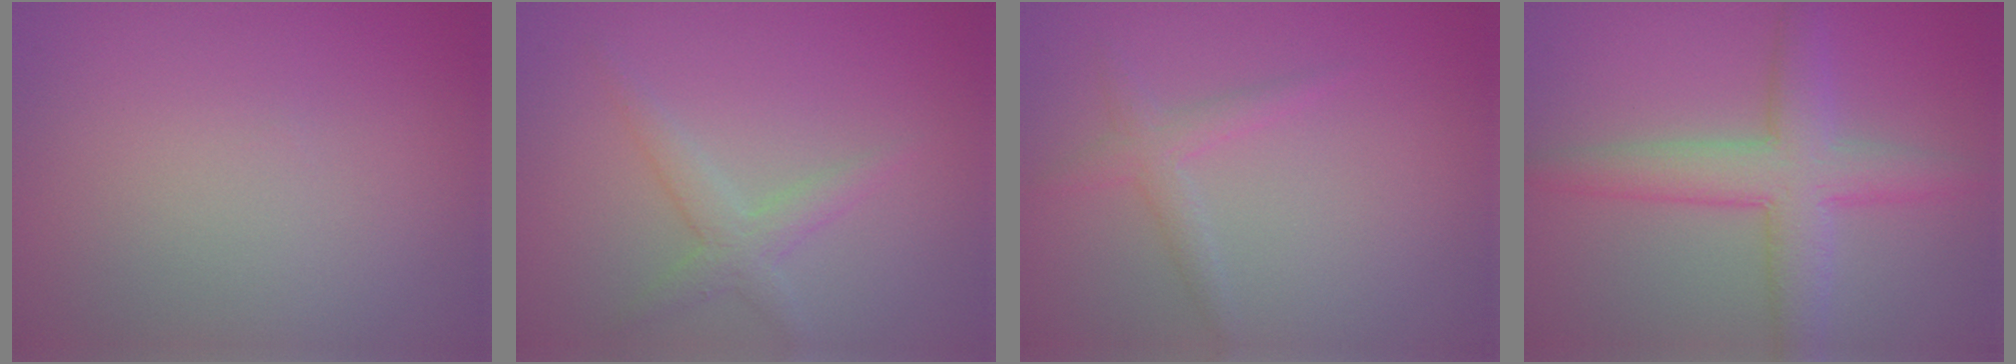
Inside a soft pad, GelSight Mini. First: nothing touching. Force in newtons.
{"total": 2.3, "press": 2.3, "slide": 0.1}
{"total": 1.7, "press": 1.7, "slide": 0.0}
{"total": 5.5, "press": 5.5, "slide": 0.1}